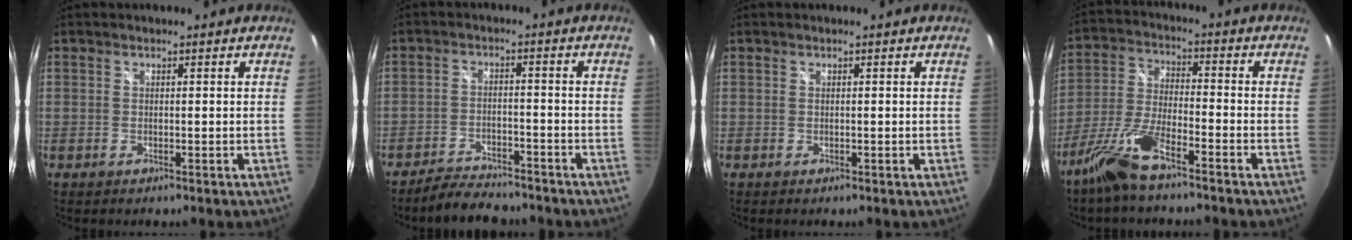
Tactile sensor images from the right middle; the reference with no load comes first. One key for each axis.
{"total": 7.5, "fx": -6.7, "fy": 2.2, "fz": 2.5, "tx": -0.074, "ty": -0.004, "tz": -0.106}
{"total": 0.0}
{"total": 10.2, "fx": -7.3, "fy": 2.1, "fz": 6.8, "tx": -0.145, "ty": -0.009, "tz": -0.144}